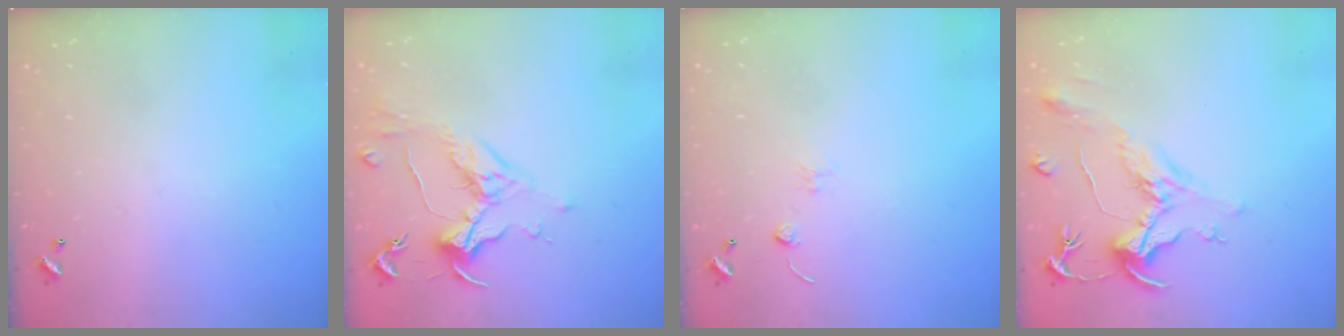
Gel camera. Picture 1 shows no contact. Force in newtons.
{"total": 0.8, "press": 0.6, "slide": 0.6}
{"total": 0.0}
{"total": 2.2, "press": 1.7, "slide": 1.3}